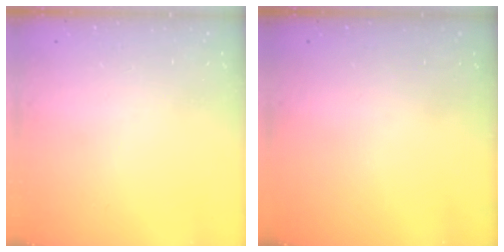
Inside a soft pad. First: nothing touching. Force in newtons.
{"total": 0.0}